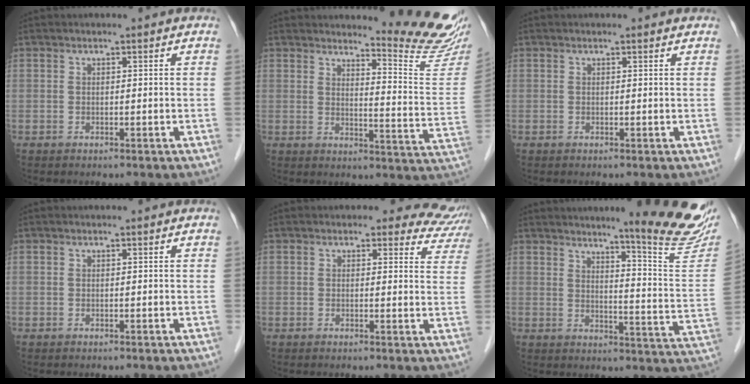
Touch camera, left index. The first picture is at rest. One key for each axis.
{"total": 12.4, "fx": 12.0, "fy": -1.0, "fz": 2.9, "tx": -0.032, "ty": -0.112, "tz": 0.132}
{"total": 0.6, "fx": 0.6, "fy": 0.1, "fz": 0.1, "tx": -0.009, "ty": -0.002, "tz": 0.005}
{"total": 0.0}
{"total": 6.4, "fx": 5.8, "fy": 2.7, "fz": -0.4, "tx": 0.044, "ty": -0.015, "tz": 0.025}
{"total": 15.4, "fx": 12.7, "fy": -0.5, "fz": 8.7, "tx": -0.104, "ty": -0.072, "tz": 0.151}